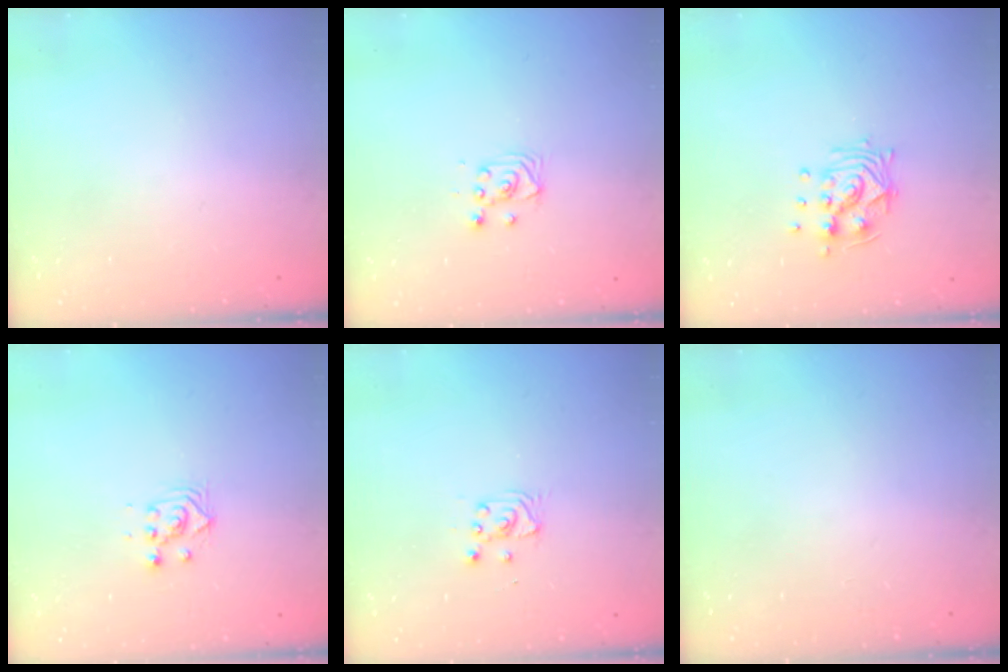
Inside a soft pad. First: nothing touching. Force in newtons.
{"total": 3.5, "press": 3.5, "slide": 0.4}
{"total": 10.6, "press": 10.6, "slide": 0.5}
{"total": 2.8, "press": 2.8, "slide": 0.1}
{"total": 2.9, "press": 2.9, "slide": 0.4}
{"total": 0.0}